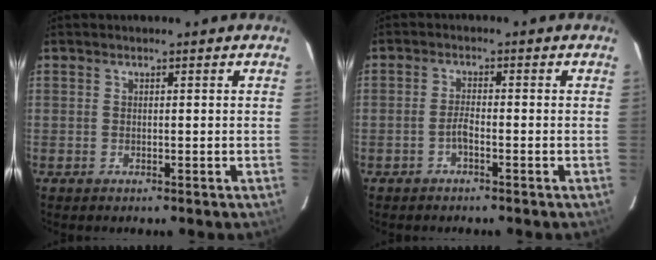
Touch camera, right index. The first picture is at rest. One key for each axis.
{"total": 1.8, "fx": -1.2, "fy": 0.2, "fz": 1.3, "tx": -0.031, "ty": 0.006, "tz": -0.024}